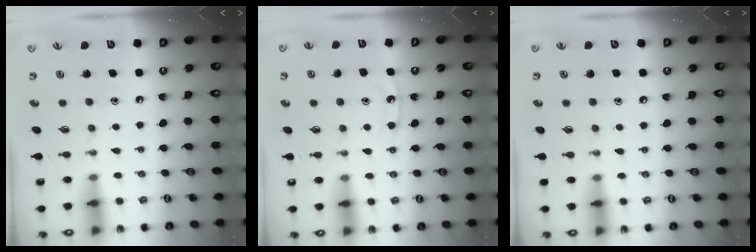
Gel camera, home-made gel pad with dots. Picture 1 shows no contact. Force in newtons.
{"total": 7.2, "press": 7.2, "slide": 0.7}
{"total": 4.5, "press": 4.5, "slide": 0.8}